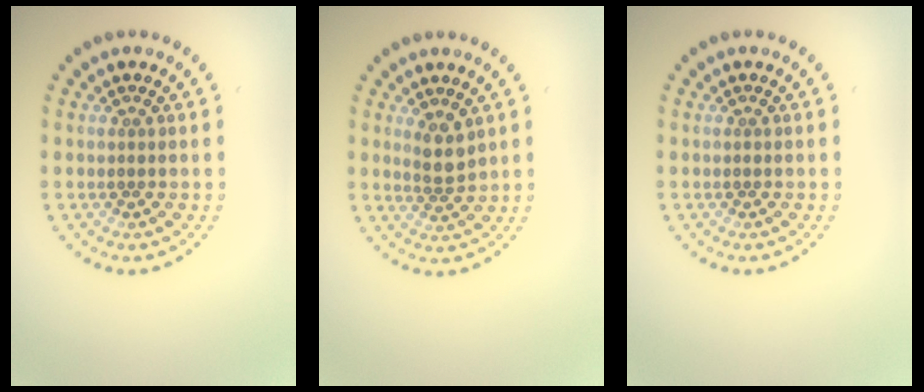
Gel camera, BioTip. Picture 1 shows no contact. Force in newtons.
{"total": 2.2, "press": 1.7, "slide": 1.3}
{"total": 0.0}